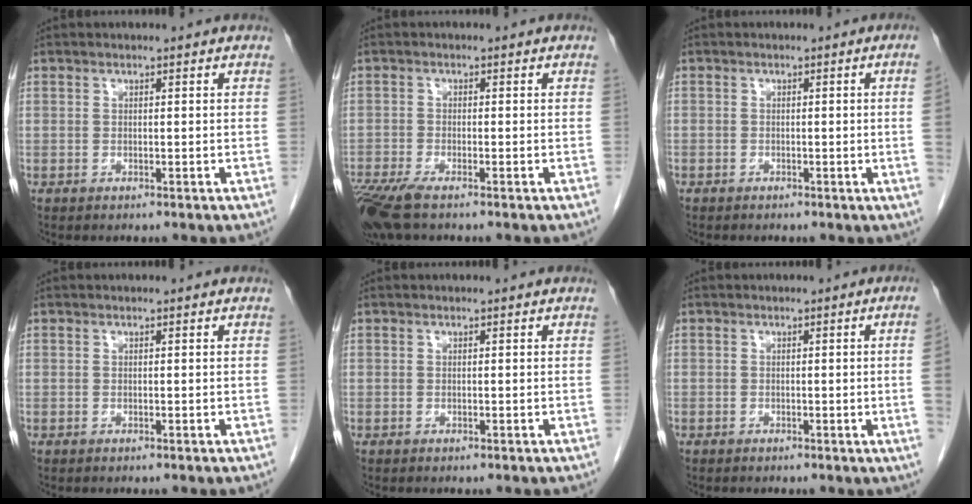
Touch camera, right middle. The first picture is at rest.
{"total": 6.3, "force": [-4.6, 1.1, 4.2], "torque": [-0.082, -0.017, -0.085]}
{"total": 2.1, "force": [-0.3, -0.8, 2.0], "torque": [-0.020, 0.000, -0.005]}
{"total": 0.0}
{"total": 0.0}
{"total": 2.6, "force": [-0.2, -1.0, 2.4], "torque": [-0.025, -0.001, -0.001]}